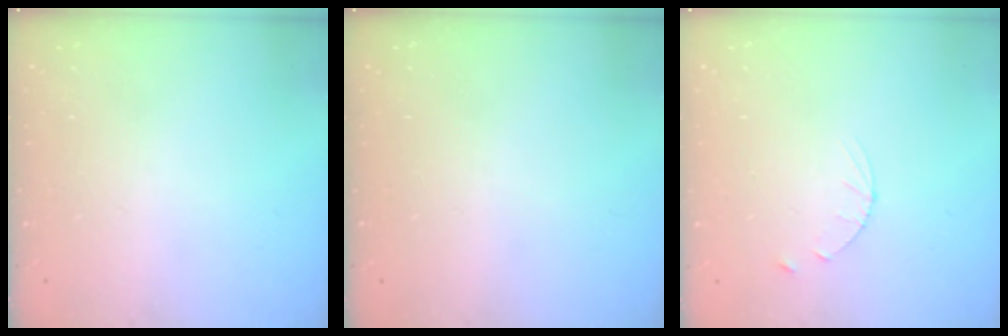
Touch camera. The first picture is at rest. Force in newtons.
{"total": 0.0}
{"total": 3.1, "press": 3.1, "slide": 0.3}